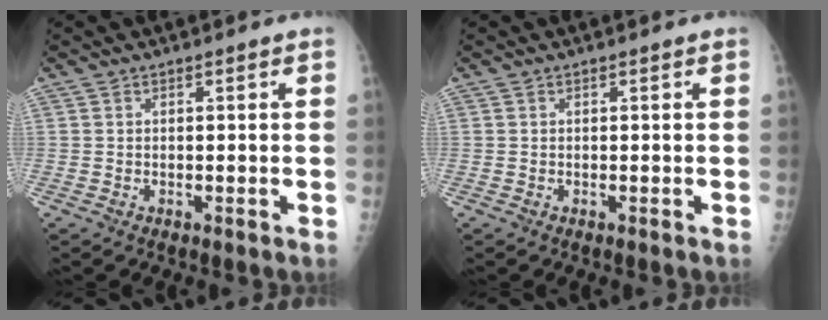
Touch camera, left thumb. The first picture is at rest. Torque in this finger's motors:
{"motor_torque": [0.00, 0.00, -0.03, -0.03, 0.00]}